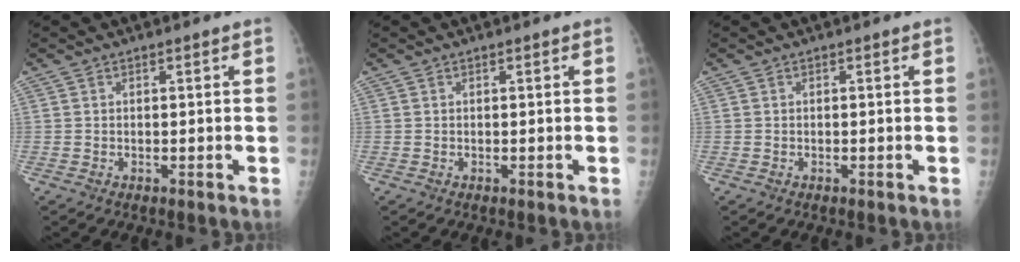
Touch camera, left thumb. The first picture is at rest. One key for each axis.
{"total": 0.0}
{"total": 0.0}